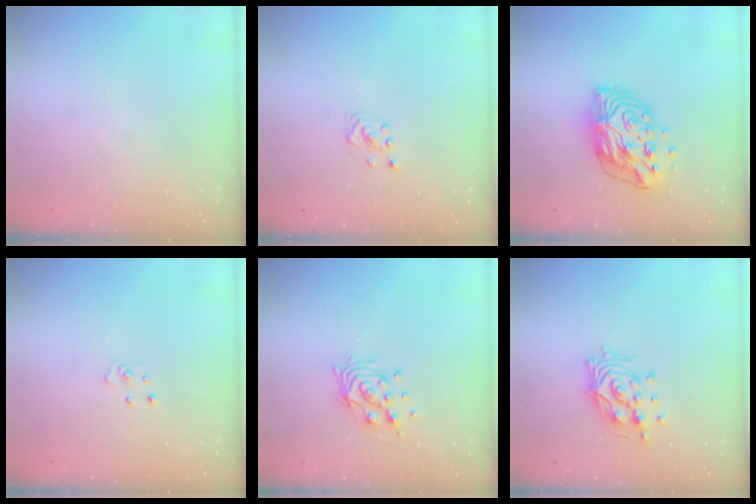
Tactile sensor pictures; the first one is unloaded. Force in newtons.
{"total": 2.8, "press": 2.6, "slide": 1.1}
{"total": 13.2, "press": 13.2, "slide": 1.1}
{"total": 3.9, "press": 3.9, "slide": 0.3}
{"total": 10.5, "press": 10.5, "slide": 0.6}
{"total": 12.8, "press": 12.7, "slide": 1.6}